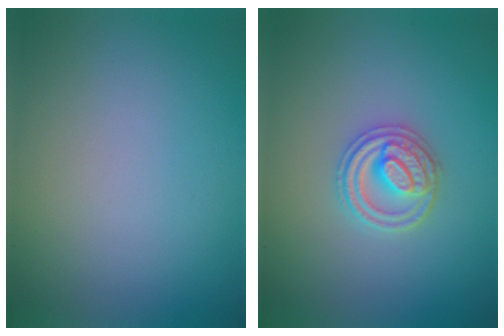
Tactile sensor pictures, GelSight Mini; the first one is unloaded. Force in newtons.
{"total": 2.8, "press": 2.8, "slide": 0.4}